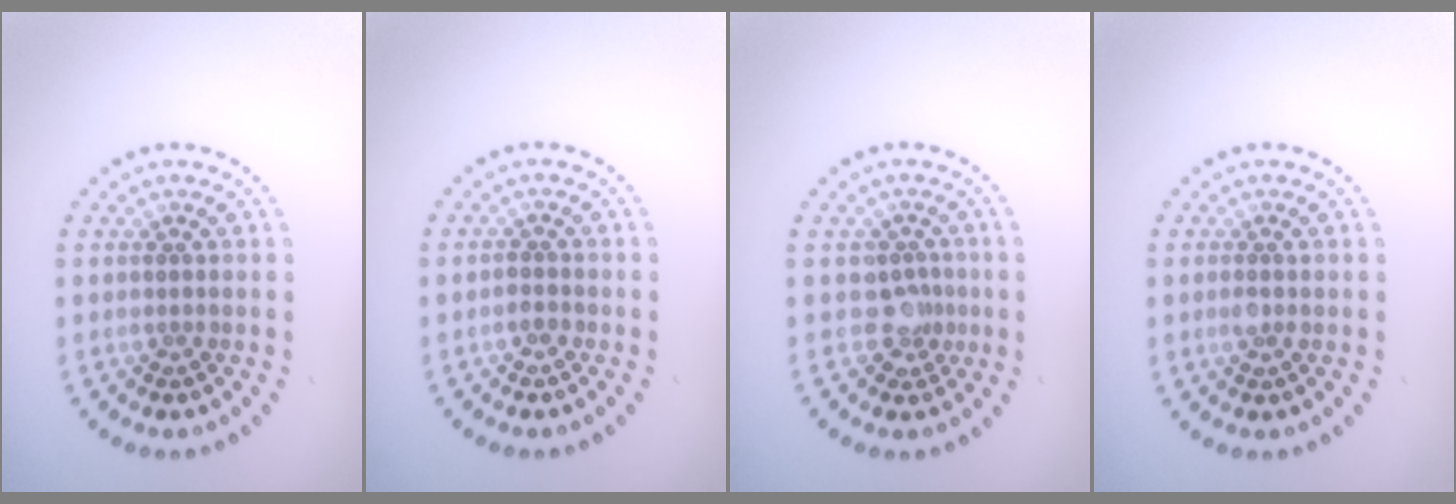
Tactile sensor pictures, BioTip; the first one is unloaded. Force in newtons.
{"total": 0.9, "press": 0.9, "slide": 0.2}
{"total": 2.0, "press": 1.6, "slide": 1.3}
{"total": 0.9, "press": 0.8, "slide": 0.5}